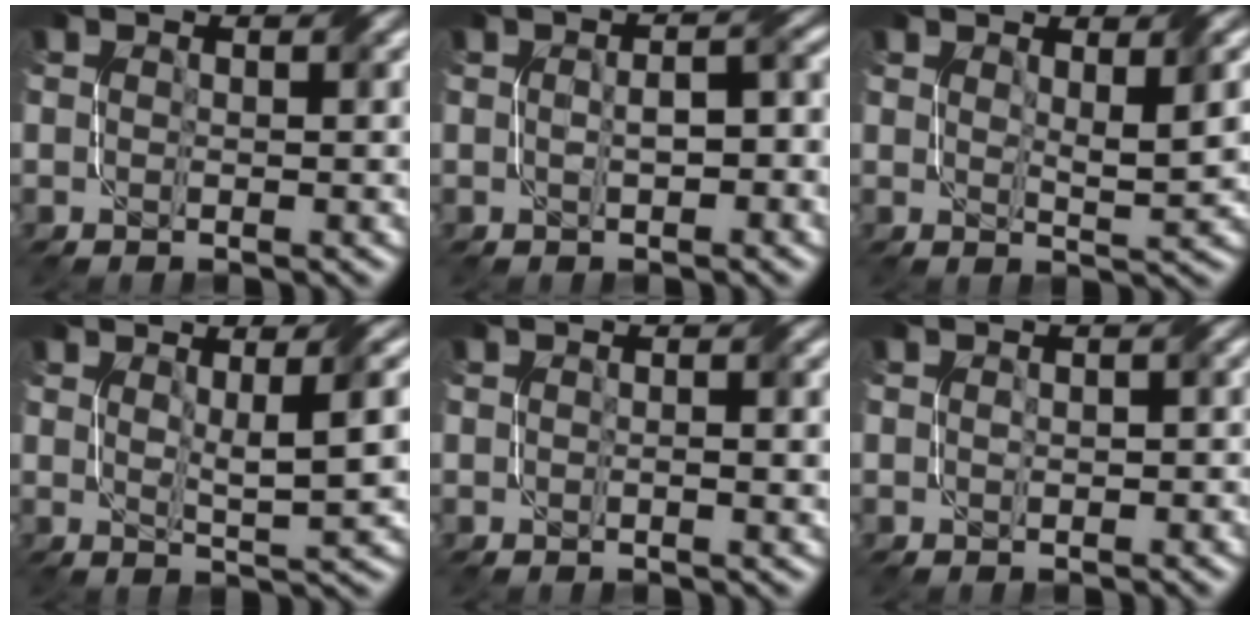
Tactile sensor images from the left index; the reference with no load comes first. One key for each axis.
{"total": 3.3, "fx": -0.3, "fy": 1.6, "fz": 2.9, "tx": -0.042, "ty": 0.007, "tz": -0.001}
{"total": 2.8, "fx": 1.3, "fy": 0.5, "fz": 2.4, "tx": -0.037, "ty": -0.003, "tz": 0.024}
{"total": 4.6, "fx": 1.4, "fy": 0.9, "fz": 4.3, "tx": -0.061, "ty": -0.001, "tz": 0.025}
{"total": 1.0, "fx": -0.1, "fy": 0.2, "fz": 1.0, "tx": -0.017, "ty": -0.002, "tz": -0.001}
{"total": 0.9, "fx": -0.2, "fy": 0.6, "fz": 0.6, "tx": -0.012, "ty": 0.000, "tz": 0.001}